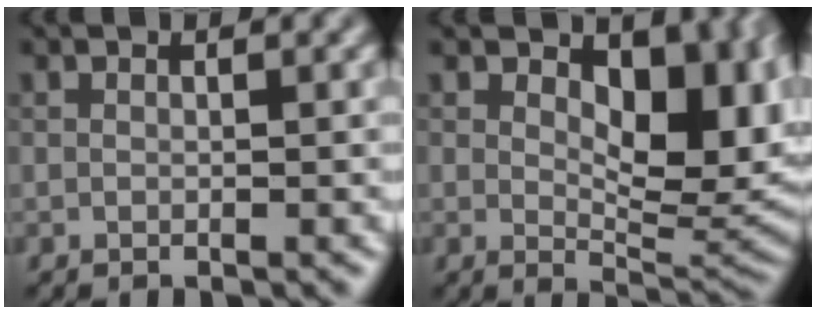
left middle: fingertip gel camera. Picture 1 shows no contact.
{"total": 10.2, "force": [2.6, 5.6, 8.1], "torque": [-0.114, -0.016, 0.047]}